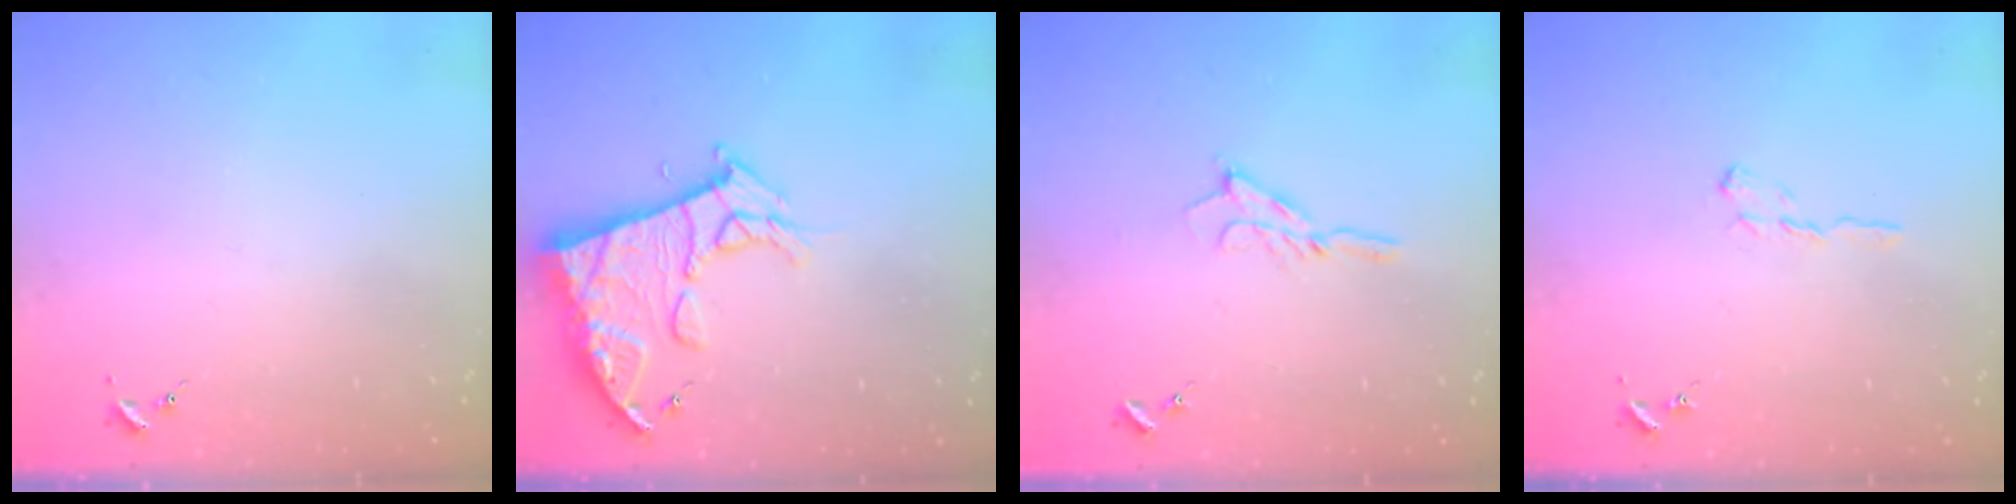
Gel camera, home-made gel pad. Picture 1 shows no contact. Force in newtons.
{"total": 14.1, "press": 14.0, "slide": 1.5}
{"total": 6.5, "press": 6.5, "slide": 0.7}
{"total": 5.5, "press": 5.5, "slide": 0.6}